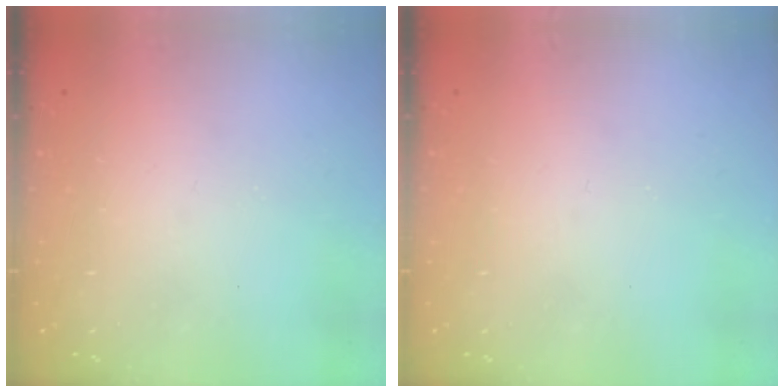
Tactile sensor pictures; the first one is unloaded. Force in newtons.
{"total": 0.5, "press": 0.5, "slide": 0.1}